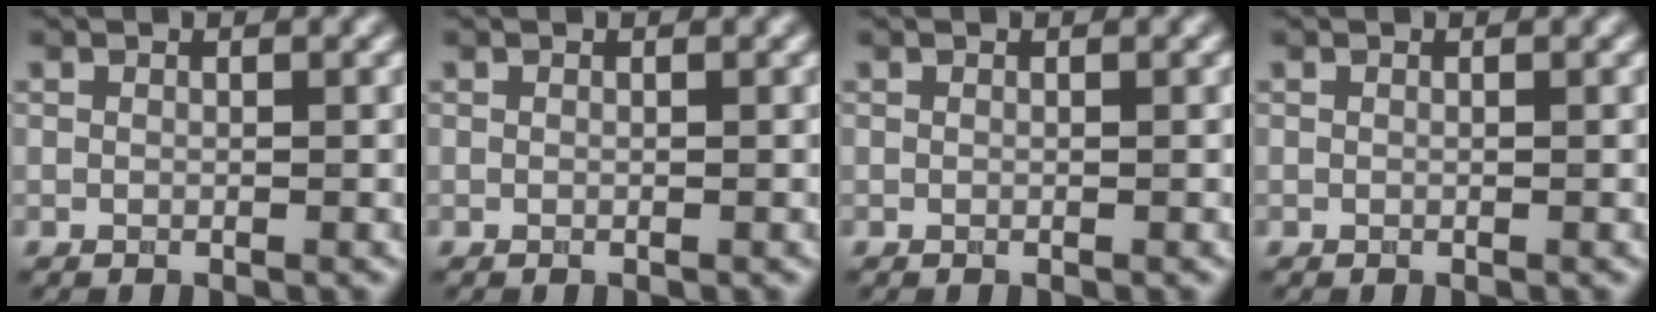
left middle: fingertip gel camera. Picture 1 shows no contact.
{"total": 0.0}
{"total": 0.0}
{"total": 0.0}